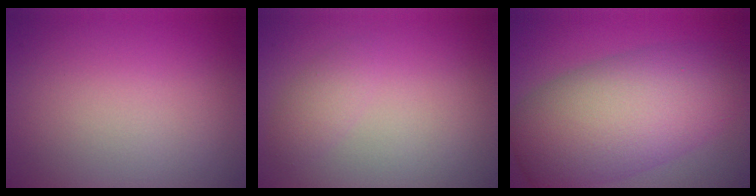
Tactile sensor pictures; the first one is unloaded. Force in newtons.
{"total": 1.4, "press": 1.4, "slide": 0.1}
{"total": 11.1, "press": 11.0, "slide": 0.5}